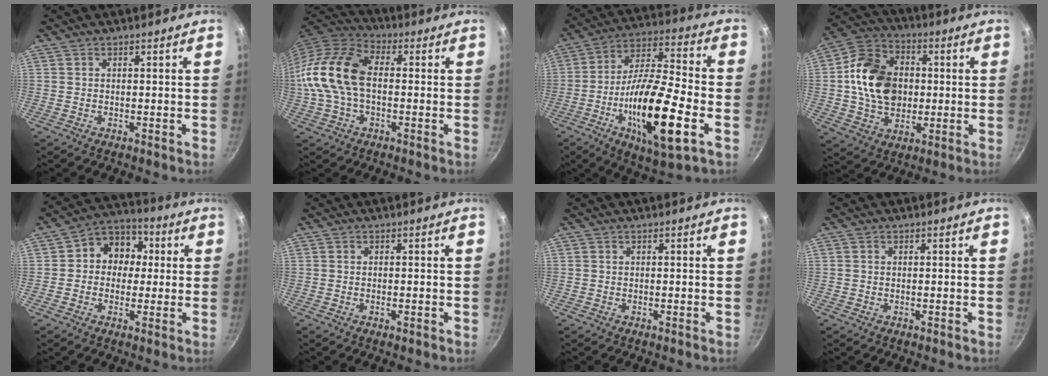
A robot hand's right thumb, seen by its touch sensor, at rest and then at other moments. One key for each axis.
{"total": 15.9, "fx": -0.4, "fy": 9.8, "fz": 12.5, "tx": -0.237, "ty": 0.039, "tz": -0.023}
{"total": 21.8, "fx": -6.6, "fy": 6.2, "fz": 19.8, "tx": -0.347, "ty": 0.027, "tz": -0.122}
{"total": 16.6, "fx": 0.9, "fy": 12.6, "fz": 10.8, "tx": -0.159, "ty": 0.016, "tz": 0.007}
{"total": 9.5, "fx": 1.1, "fy": 8.2, "fz": 4.7, "tx": -0.023, "ty": 0.019, "tz": -0.003}
{"total": 0.7, "fx": -0.2, "fy": 0.2, "fz": 0.6, "tx": -0.011, "ty": 0.002, "tz": -0.005}
{"total": 0.0}
{"total": 0.0}